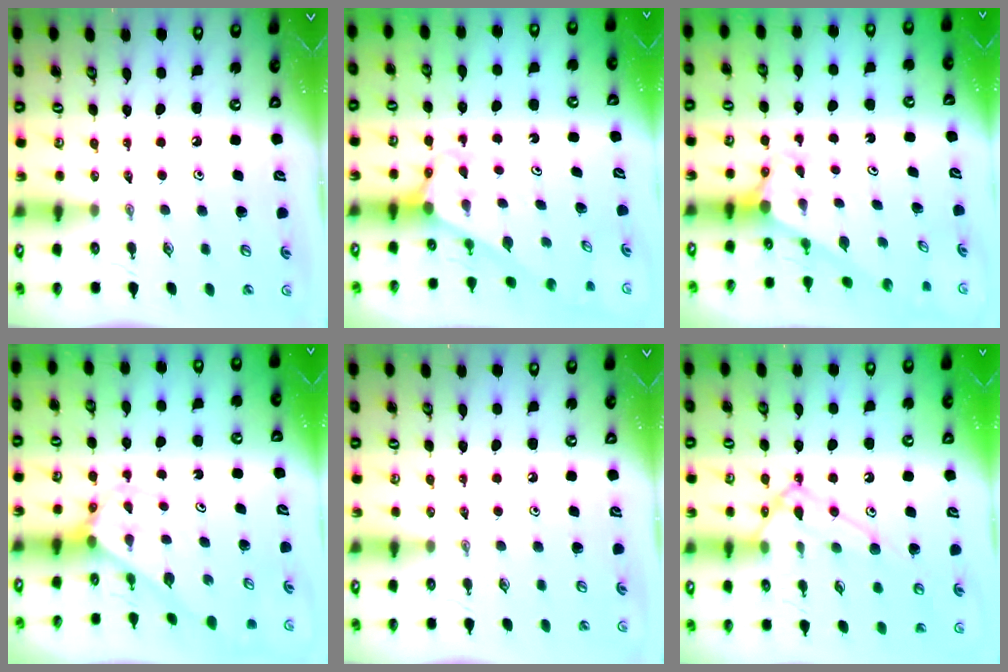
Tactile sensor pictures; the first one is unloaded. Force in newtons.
{"total": 2.6, "press": 2.6, "slide": 0.1}
{"total": 2.9, "press": 2.9, "slide": 0.0}
{"total": 2.6, "press": 2.6, "slide": 0.2}
{"total": 0.0}
{"total": 13.3, "press": 13.3, "slide": 1.1}